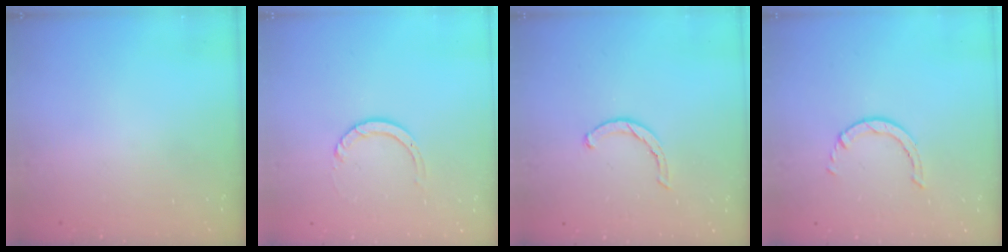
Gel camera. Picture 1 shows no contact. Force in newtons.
{"total": 3.6, "press": 3.6, "slide": 0.3}
{"total": 1.8, "press": 1.8, "slide": 0.3}
{"total": 0.8, "press": 0.7, "slide": 0.2}